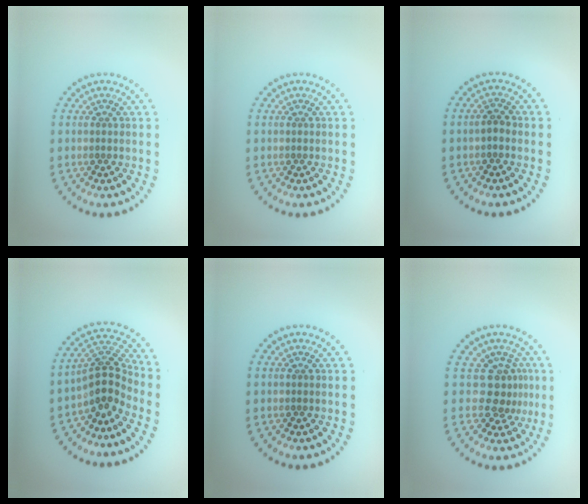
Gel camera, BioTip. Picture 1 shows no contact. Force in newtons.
{"total": 0.0}
{"total": 1.3, "press": 1.2, "slide": 0.5}
{"total": 4.0, "press": 2.9, "slide": 2.7}
{"total": 0.0}
{"total": 2.8, "press": 1.9, "slide": 2.0}